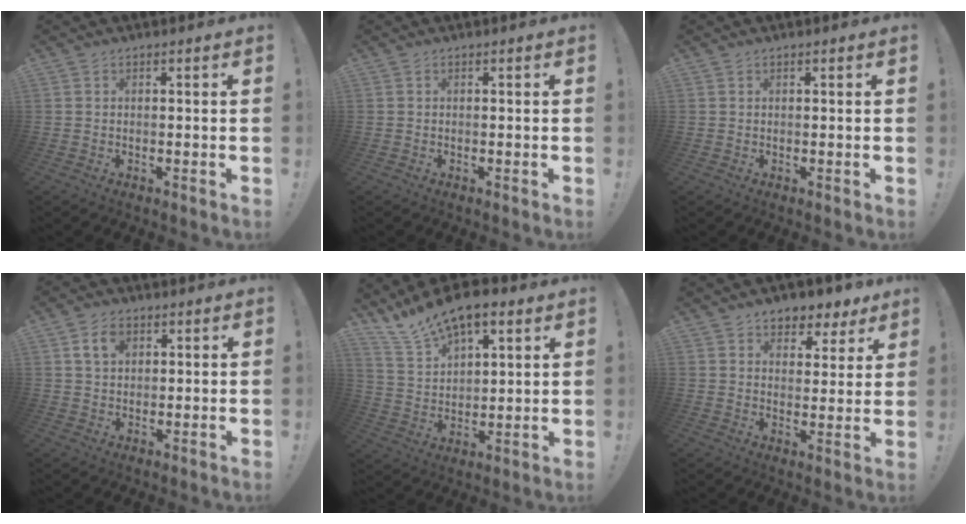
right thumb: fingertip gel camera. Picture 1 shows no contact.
{"total": 0.0}
{"total": 0.0}
{"total": 5.7, "force": [2.4, 3.9, 3.3], "torque": [-0.050, 0.002, 0.044]}
{"total": 13.3, "force": [10.5, 5.6, 5.8], "torque": [-0.119, -0.070, 0.194]}
{"total": 6.9, "force": [5.3, 4.0, 1.8], "torque": [-0.020, -0.040, 0.098]}